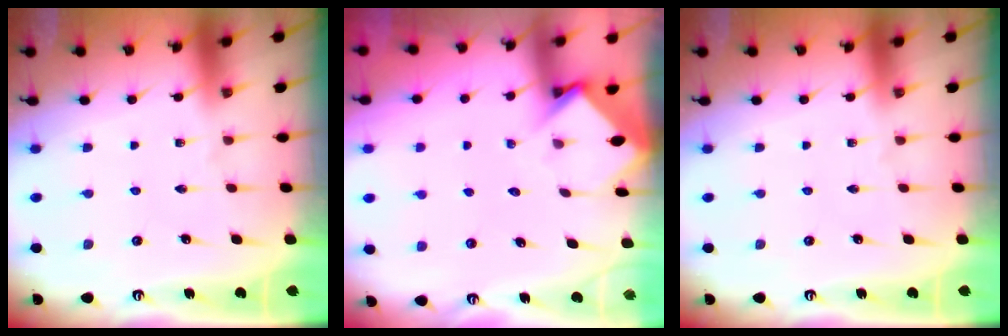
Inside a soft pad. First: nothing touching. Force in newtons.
{"total": 3.7, "press": 3.7, "slide": 0.3}
{"total": 0.0}